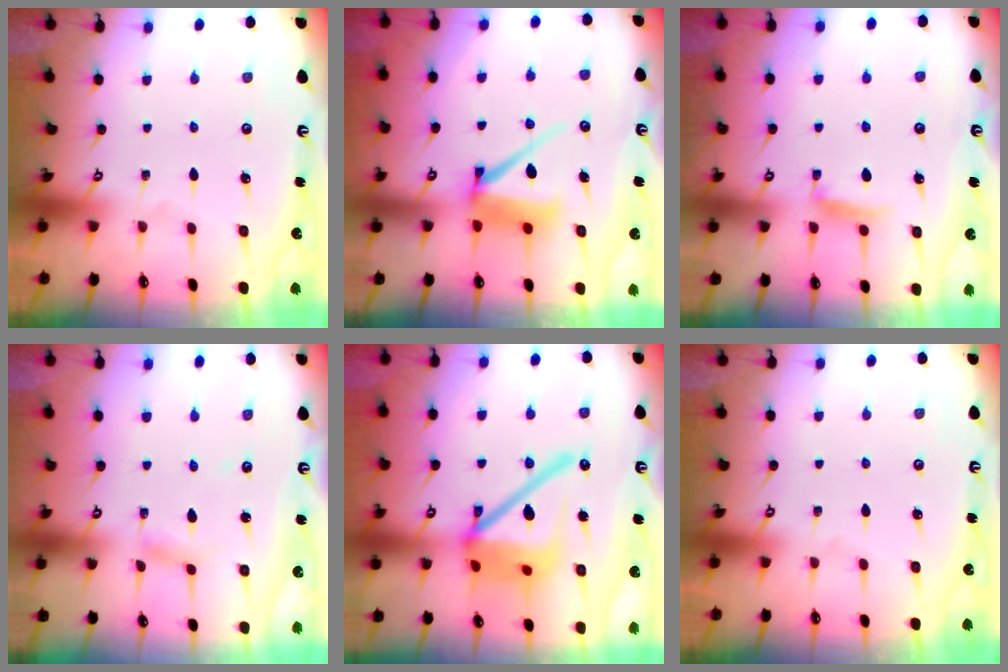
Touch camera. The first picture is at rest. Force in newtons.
{"total": 8.8, "press": 8.7, "slide": 1.0}
{"total": 7.2, "press": 7.2, "slide": 0.7}
{"total": 4.2, "press": 4.2, "slide": 0.2}
{"total": 19.7, "press": 19.5, "slide": 2.7}
{"total": 0.0}